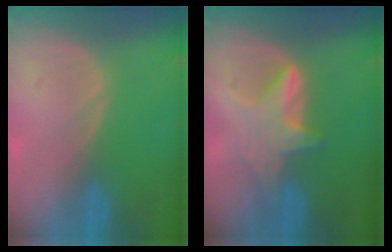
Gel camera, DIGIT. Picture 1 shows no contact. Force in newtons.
{"total": 6.0, "press": 5.8, "slide": 1.4}